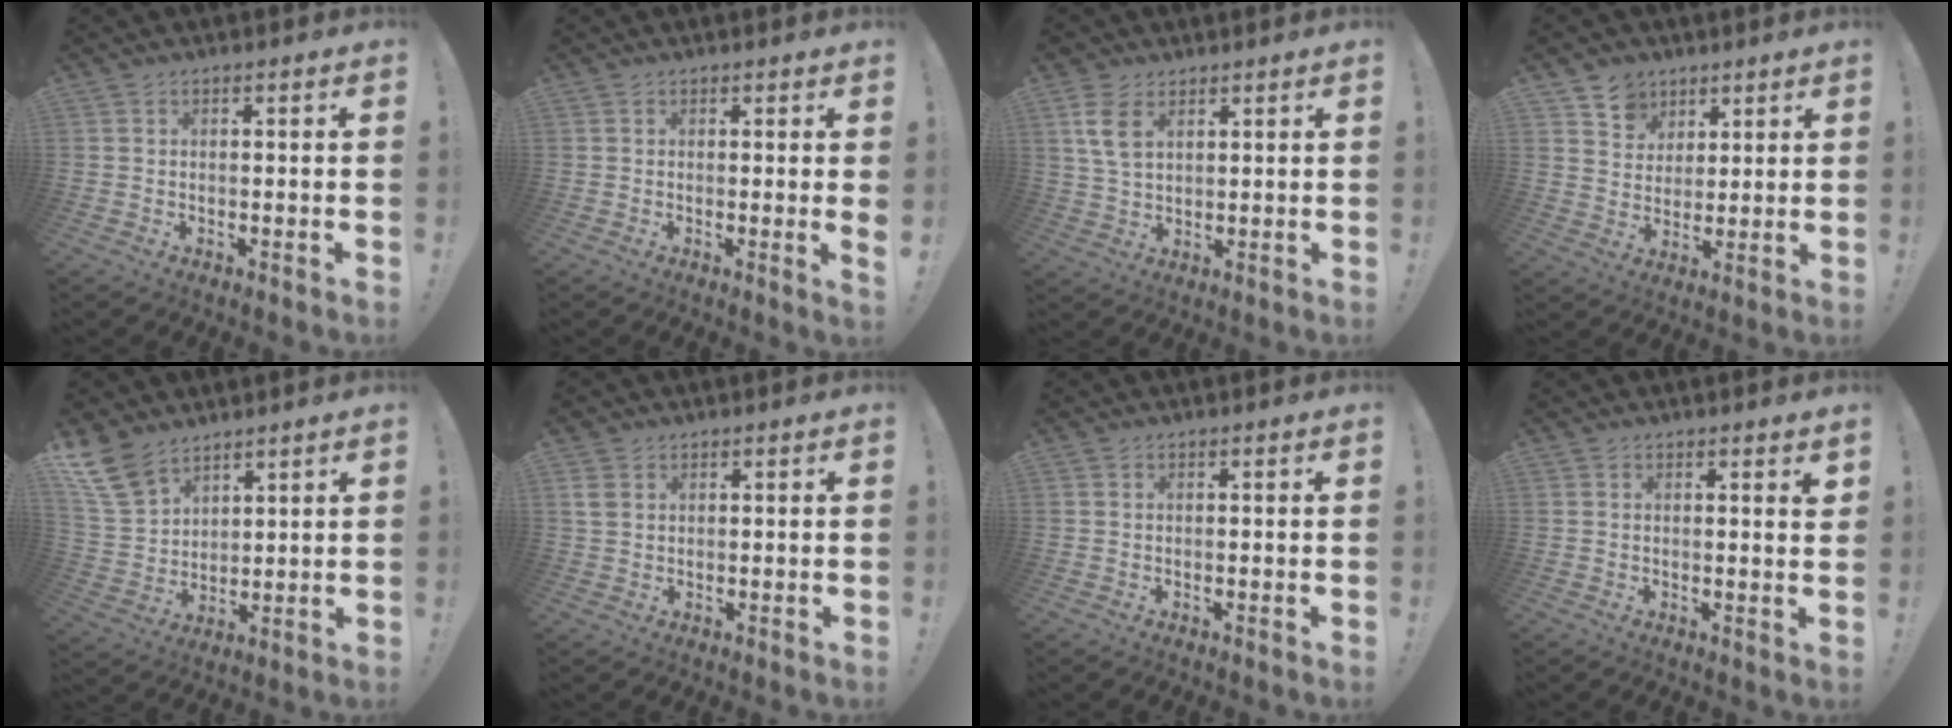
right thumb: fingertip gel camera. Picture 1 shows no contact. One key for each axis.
{"total": 1.3, "fx": 0.7, "fy": -0.3, "fz": 1.0, "tx": -0.010, "ty": -0.006, "tz": 0.009}
{"total": 8.5, "fx": 3.9, "fy": 5.3, "fz": 5.4, "tx": -0.103, "ty": -0.005, "tz": 0.077}
{"total": 7.5, "fx": 4.5, "fy": 5.9, "fz": 0.5, "tx": -0.013, "ty": -0.037, "tz": 0.089}
{"total": 12.3, "fx": 9.1, "fy": 6.8, "fz": 4.8, "tx": -0.103, "ty": -0.048, "tz": 0.181}
{"total": 3.1, "fx": 1.3, "fy": 2.2, "fz": 1.8, "tx": -0.034, "ty": 0.003, "tz": 0.027}
{"total": 0.0}
{"total": 1.5, "fx": 1.1, "fy": -0.2, "fz": 1.0, "tx": -0.003, "ty": -0.009, "tz": 0.015}